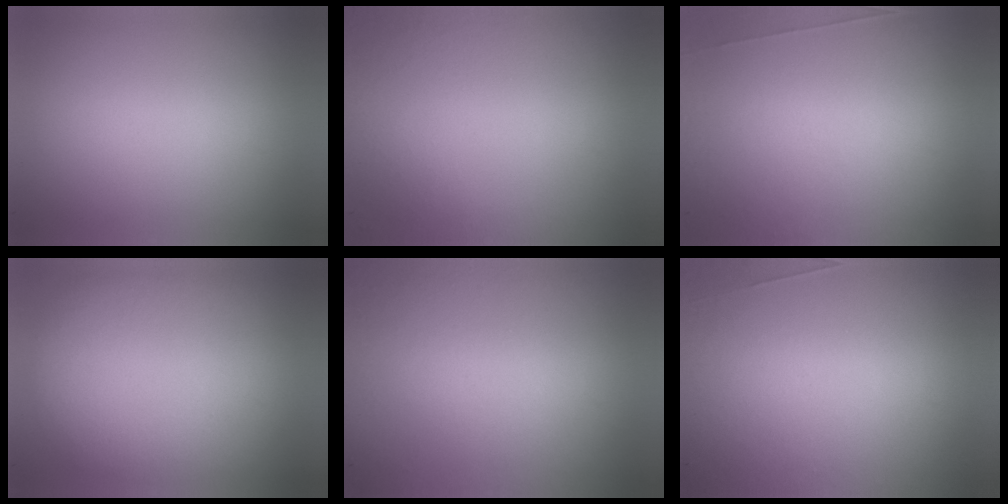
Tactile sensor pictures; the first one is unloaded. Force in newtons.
{"total": 8.4}
{"total": 7.8}
{"total": 2.2}
{"total": 6.0}
{"total": 4.5}